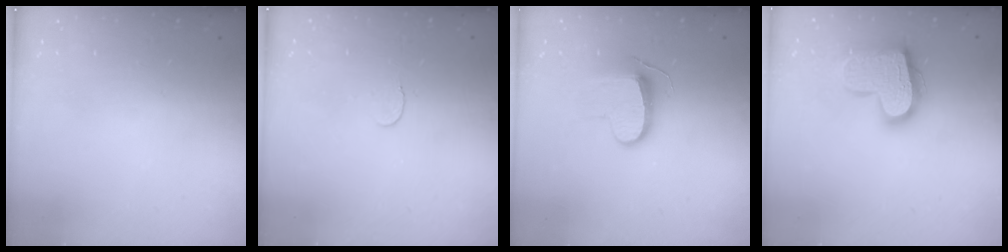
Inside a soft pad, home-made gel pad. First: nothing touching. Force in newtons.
{"total": 3.5, "press": 3.5, "slide": 0.4}
{"total": 9.6, "press": 9.6, "slide": 0.2}
{"total": 17.4, "press": 17.3, "slide": 1.4}